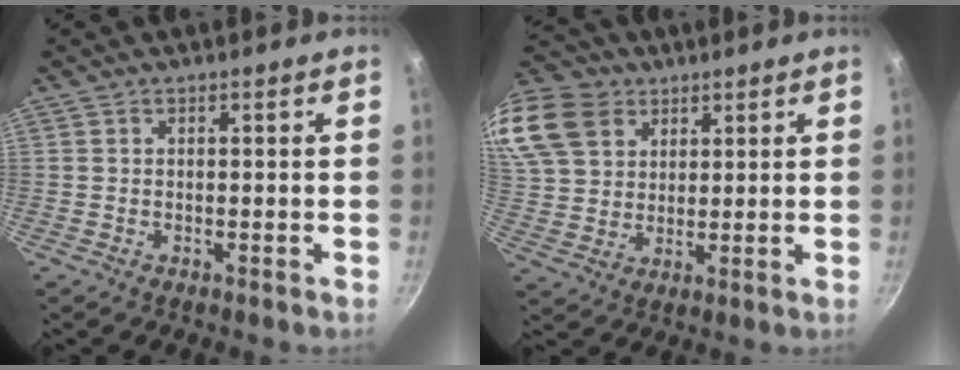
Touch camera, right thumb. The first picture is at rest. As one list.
[{"total": 19.3, "force": [9.8, 14.3, 8.6], "torque": [-0.193, 0.009, 0.191]}]